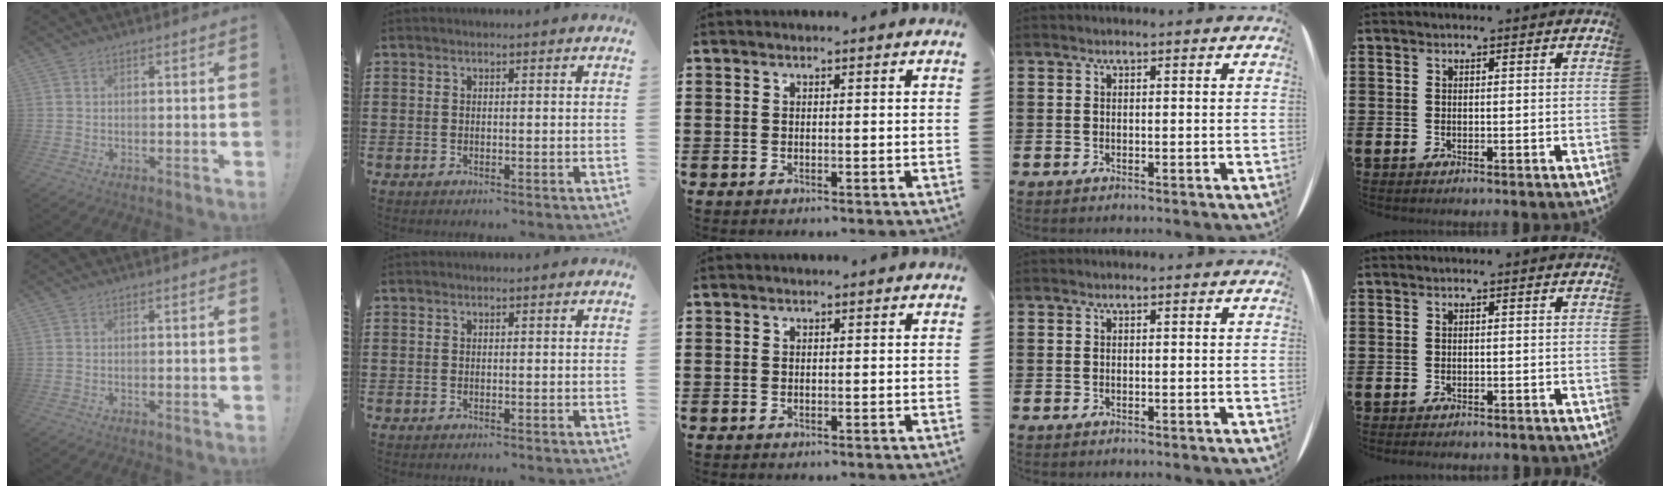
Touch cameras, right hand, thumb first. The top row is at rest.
{"little": {"total": 0.7, "force": [-0.7, 0.1, 0.0], "torque": [-0.003, -0.003, -0.013]}}